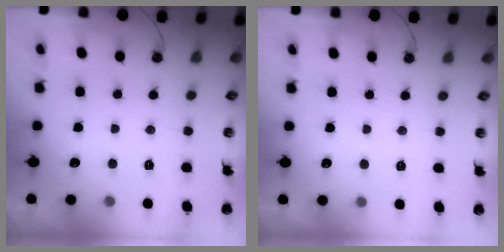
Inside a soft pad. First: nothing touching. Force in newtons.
{"total": 2.6, "press": 2.6, "slide": 0.5}